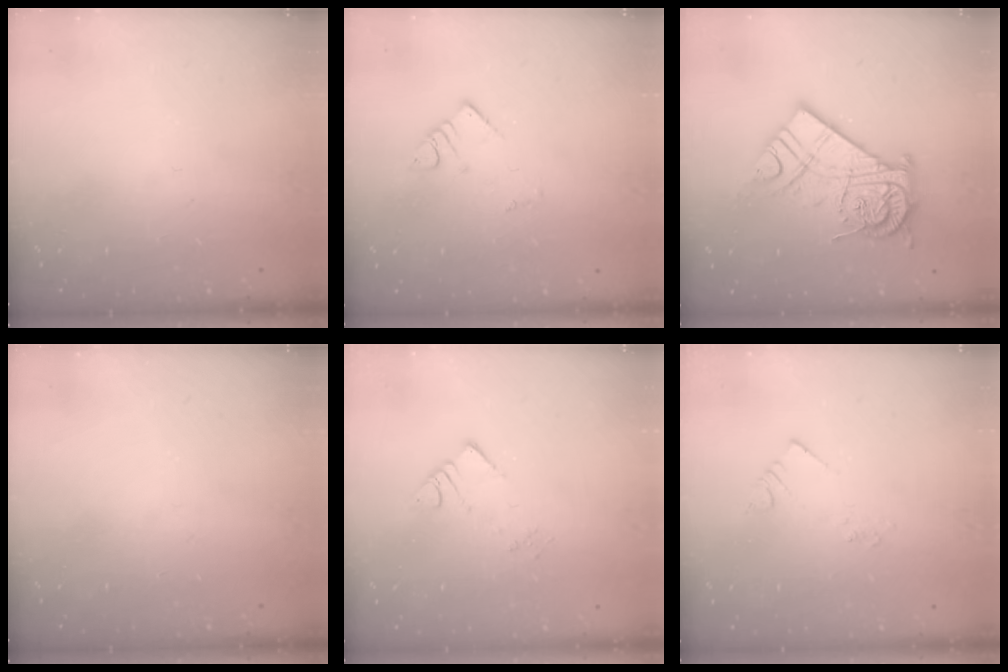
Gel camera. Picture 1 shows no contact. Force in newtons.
{"total": 2.7, "press": 2.7, "slide": 0.4}
{"total": 15.8, "press": 15.7, "slide": 1.3}
{"total": 0.0}
{"total": 3.3, "press": 3.3, "slide": 0.2}
{"total": 2.1, "press": 2.1, "slide": 0.3}